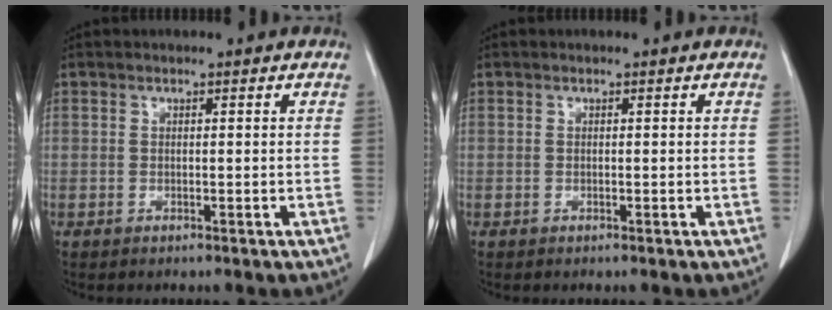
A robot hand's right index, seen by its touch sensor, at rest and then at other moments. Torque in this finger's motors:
{"motor_torque": [0.00, 0.00, 0.00, 0.00]}